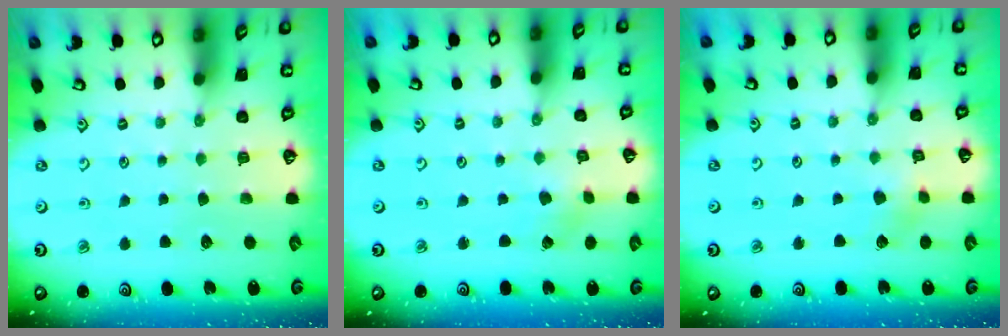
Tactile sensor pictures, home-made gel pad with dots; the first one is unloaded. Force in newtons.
{"total": 0.8, "press": 0.8, "slide": 0.1}
{"total": 3.0, "press": 3.0, "slide": 0.3}